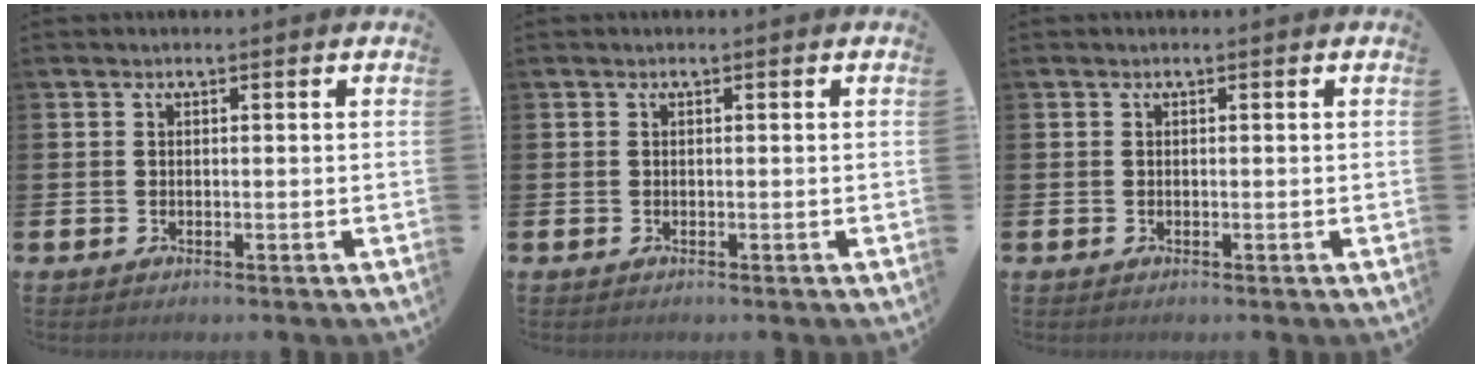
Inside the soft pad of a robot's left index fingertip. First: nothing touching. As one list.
[{"total": 0.0}, {"total": 0.0}]